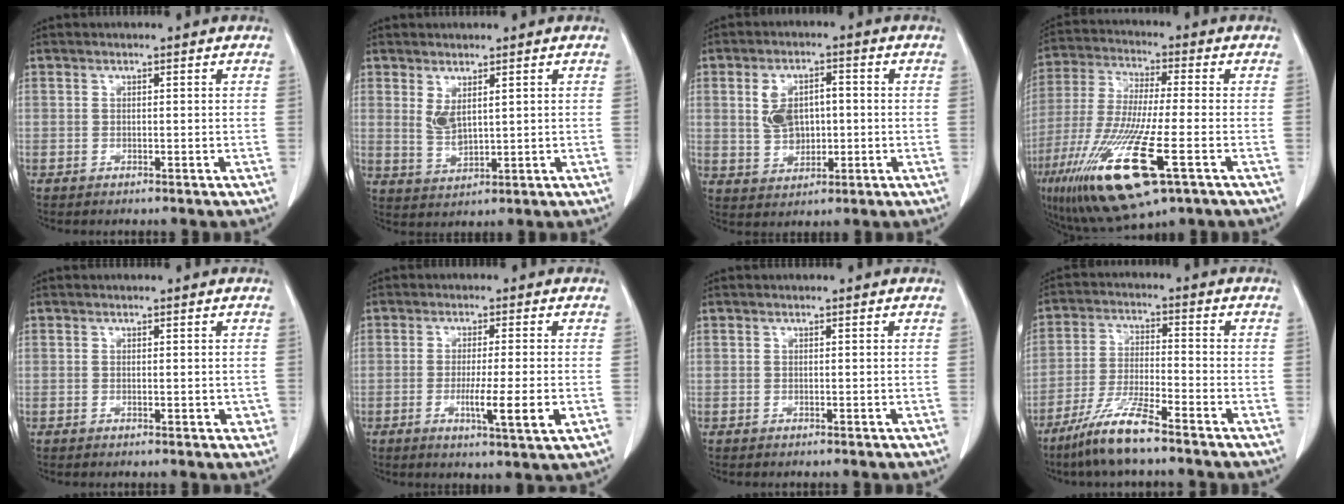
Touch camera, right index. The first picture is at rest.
{"total": 3.7, "force": [1.6, 1.2, 3.1], "torque": [-0.066, -0.005, 0.044]}
{"total": 6.6, "force": [0.5, 4.3, 5.1], "torque": [-0.099, 0.015, 0.019]}
{"total": 17.1, "force": [-7.3, 2.3, 15.3], "torque": [-0.327, -0.049, -0.130]}
{"total": 1.7, "force": [0.0, 0.8, 1.4], "torque": [-0.017, -0.002, 0.005]}
{"total": 7.0, "force": [-1.7, -0.2, 6.8], "torque": [-0.110, -0.017, -0.026]}
{"total": 0.0}
{"total": 8.6, "force": [-6.4, 0.4, 5.8], "torque": [-0.122, -0.022, -0.129]}